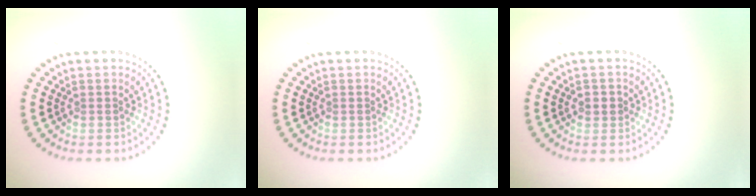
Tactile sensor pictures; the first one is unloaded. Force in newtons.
{"total": 0.0}
{"total": 1.2, "press": 1.2, "slide": 0.3}